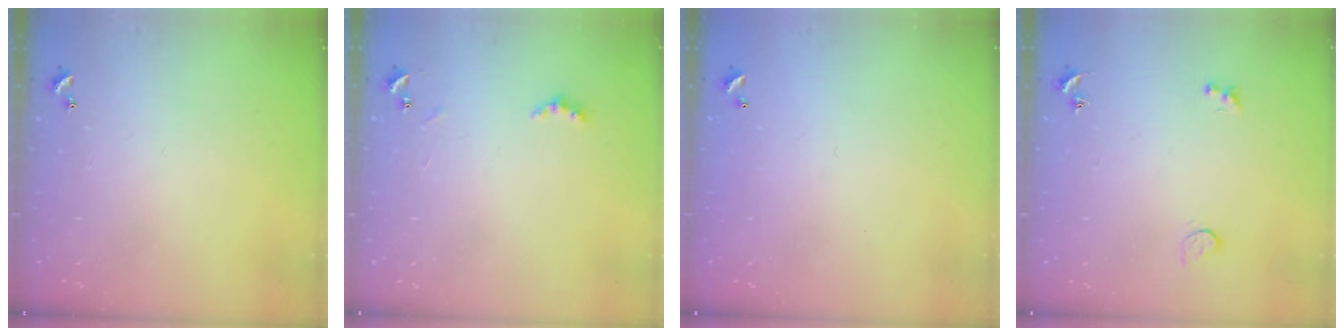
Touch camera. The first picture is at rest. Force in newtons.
{"total": 2.6, "press": 2.5, "slide": 0.6}
{"total": 2.9, "press": 2.9, "slide": 0.1}
{"total": 3.3, "press": 3.0, "slide": 1.3}